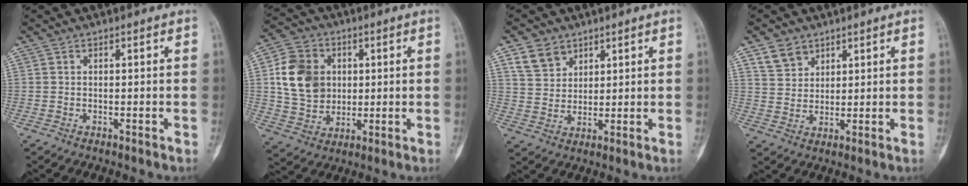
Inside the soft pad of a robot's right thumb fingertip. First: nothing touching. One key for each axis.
{"total": 13.3, "fx": 2.2, "fy": 10.8, "fz": 7.5, "tx": -0.112, "ty": 0.000, "tz": 0.044}
{"total": 6.2, "fx": 3.8, "fy": 4.4, "fz": 2.1, "tx": -0.021, "ty": -0.018, "tz": 0.079}
{"total": 5.2, "fx": 3.5, "fy": 3.6, "fz": 1.4, "tx": -0.010, "ty": -0.018, "tz": 0.071}